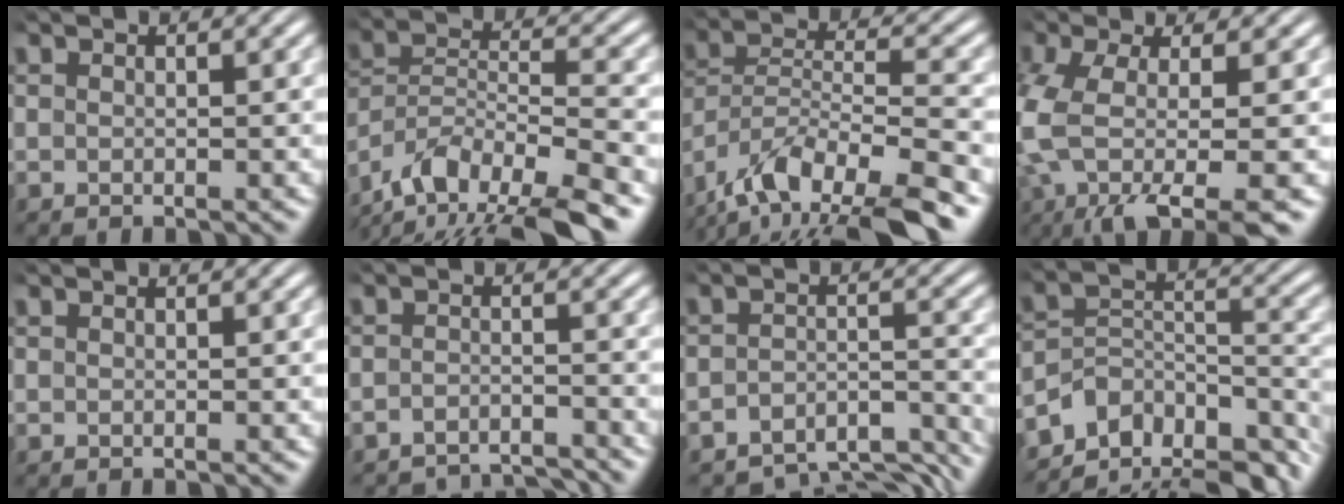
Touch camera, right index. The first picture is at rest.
{"total": 9.0, "force": [-5.1, 5.2, 5.3], "torque": [-0.115, -0.040, -0.069]}
{"total": 8.1, "force": [-4.2, 3.9, 5.7], "torque": [-0.118, -0.037, -0.052]}
{"total": 8.9, "force": [-3.9, 3.9, 6.9], "torque": [-0.164, -0.049, -0.038]}
{"total": 0.0}
{"total": 5.3, "force": [-5.3, 0.5, 0.3], "torque": [0.004, -0.018, -0.083]}
{"total": 8.8, "force": [-7.9, 2.7, 2.9], "torque": [-0.028, -0.024, -0.118]}
{"total": 15.5, "force": [-8.7, 9.9, 8.1], "torque": [-0.127, -0.050, -0.125]}